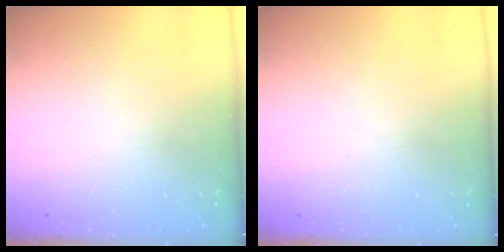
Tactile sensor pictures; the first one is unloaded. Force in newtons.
{"total": 0.0}